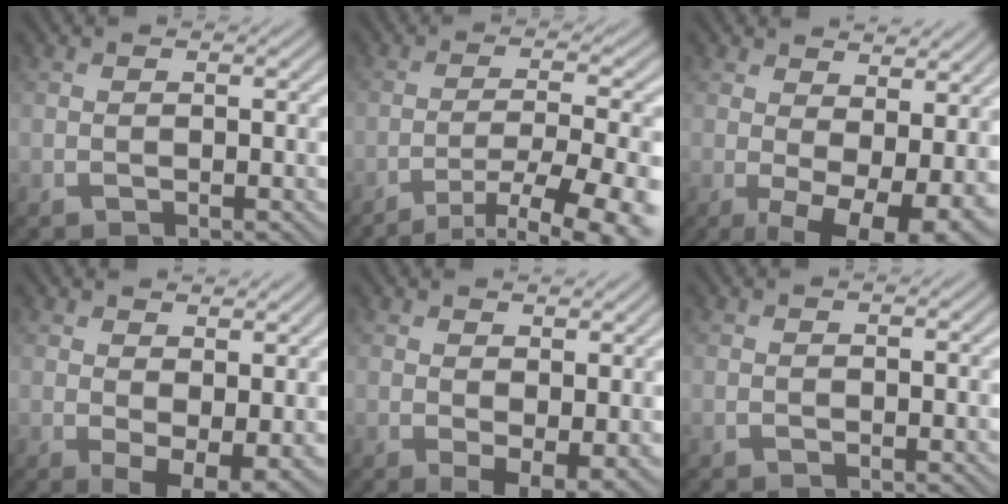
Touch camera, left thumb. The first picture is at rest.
{"total": 11.8, "force": [-7.9, 2.3, 8.3], "torque": [-0.141, -0.012, -0.107]}
{"total": 10.3, "force": [-0.1, 4.9, 9.0], "torque": [-0.129, -0.015, 0.012]}
{"total": 5.6, "force": [1.0, 2.9, 4.7], "torque": [-0.077, -0.015, 0.026]}
{"total": 4.4, "force": [0.7, 2.2, 3.7], "torque": [-0.060, -0.013, 0.018]}
{"total": 0.0}